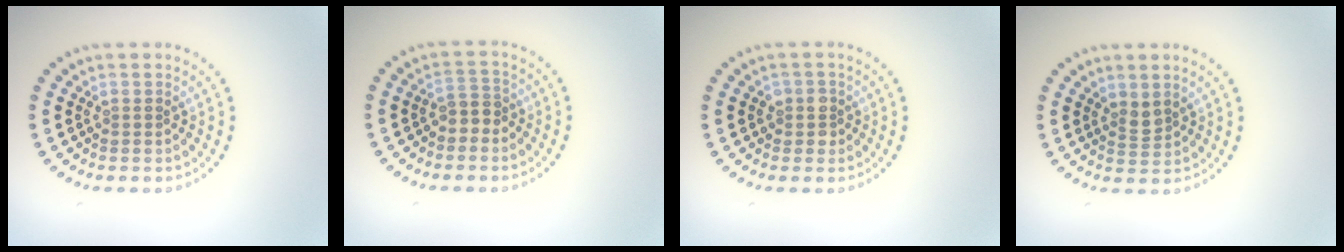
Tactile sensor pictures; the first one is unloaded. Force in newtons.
{"total": 1.9, "press": 1.6, "slide": 0.9}
{"total": 1.6, "press": 1.5, "slide": 0.6}
{"total": 1.4, "press": 1.1, "slide": 0.9}